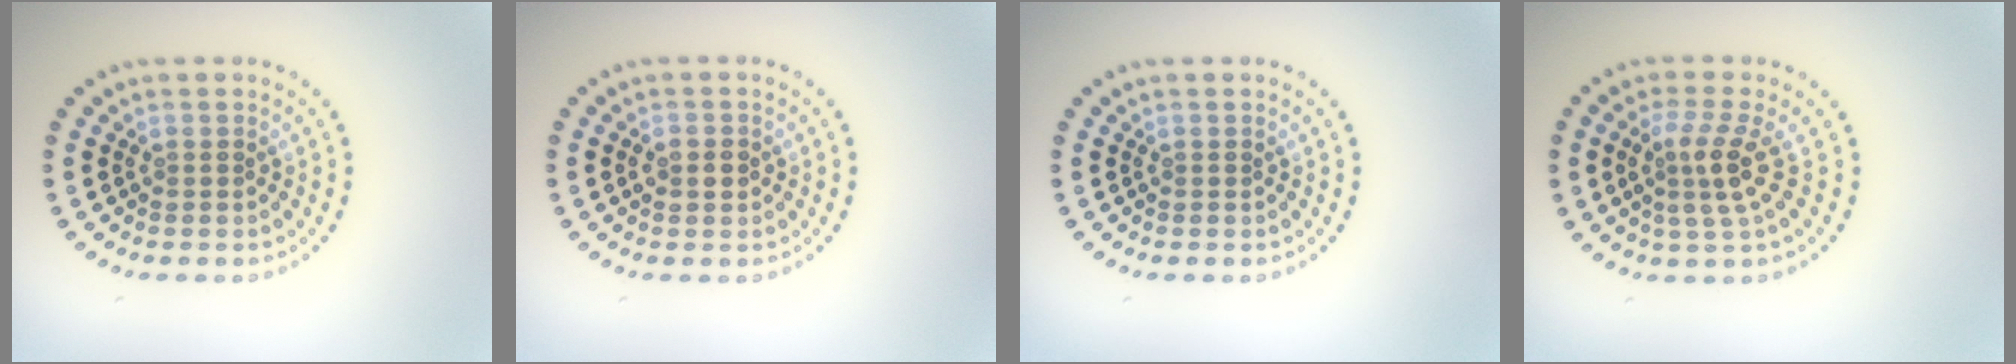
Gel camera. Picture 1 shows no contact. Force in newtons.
{"total": 1.8, "press": 1.8, "slide": 0.1}
{"total": 0.0}
{"total": 3.1, "press": 2.4, "slide": 2.0}